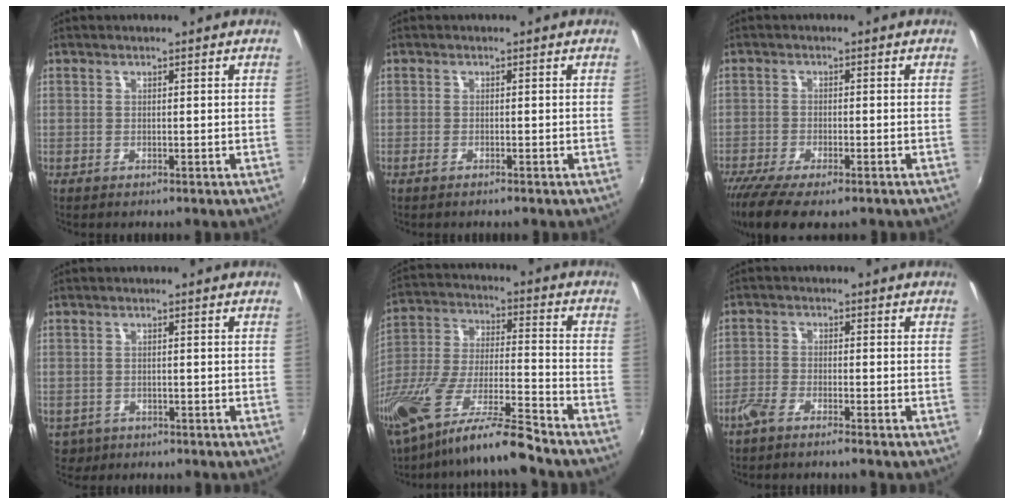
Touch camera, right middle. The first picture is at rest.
{"total": 1.2, "force": [-1.0, 0.0, 0.7], "torque": [-0.016, -0.002, -0.020]}
{"total": 9.6, "force": [-7.1, 2.5, 5.9], "torque": [-0.142, -0.042, -0.126]}
{"total": 3.7, "force": [-1.6, 3.1, 1.3], "torque": [-0.034, -0.005, -0.020]}
{"total": 17.7, "force": [-14.0, 0.7, 10.8], "torque": [-0.216, -0.026, -0.263]}
{"total": 3.6, "force": [-3.0, 0.4, 2.0], "torque": [-0.060, 0.000, -0.064]}